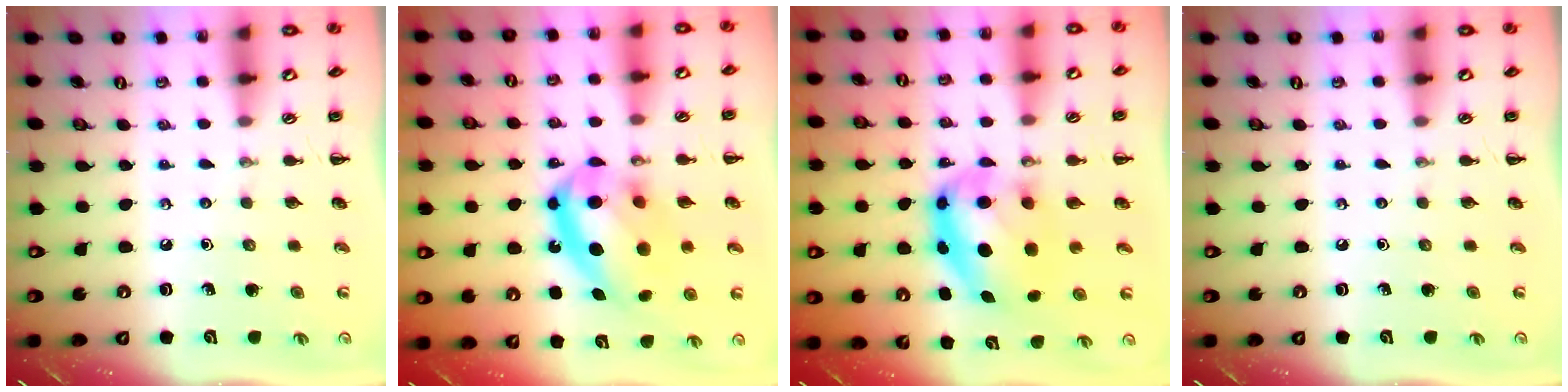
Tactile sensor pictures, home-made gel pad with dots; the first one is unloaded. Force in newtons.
{"total": 18.2, "press": 17.7, "slide": 4.5}
{"total": 9.1, "press": 8.9, "slide": 2.0}
{"total": 0.0}